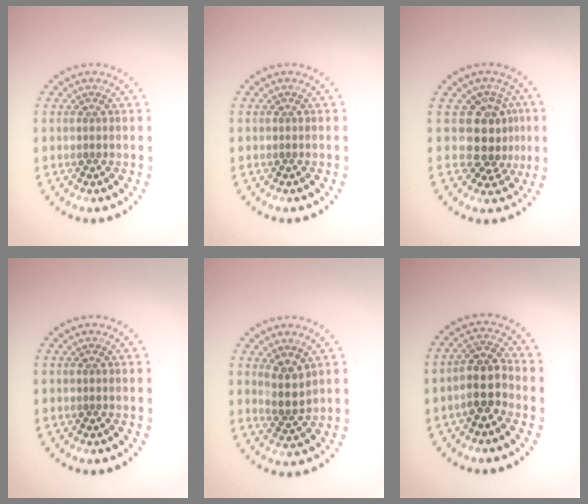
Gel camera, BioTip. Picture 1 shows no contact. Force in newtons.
{"total": 0.0}
{"total": 3.8, "press": 3.1, "slide": 2.2}
{"total": 0.0}
{"total": 2.5, "press": 2.1, "slide": 1.4}
{"total": 3.4, "press": 3.0, "slide": 1.6}